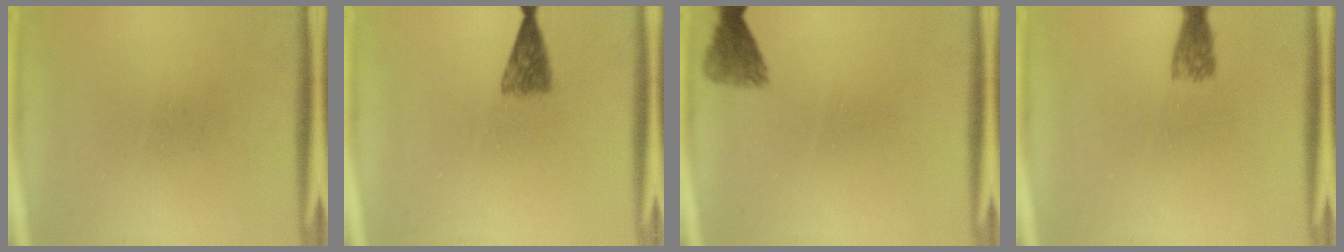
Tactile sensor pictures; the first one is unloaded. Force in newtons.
{"total": 3.4}
{"total": 3.0}
{"total": 2.7}